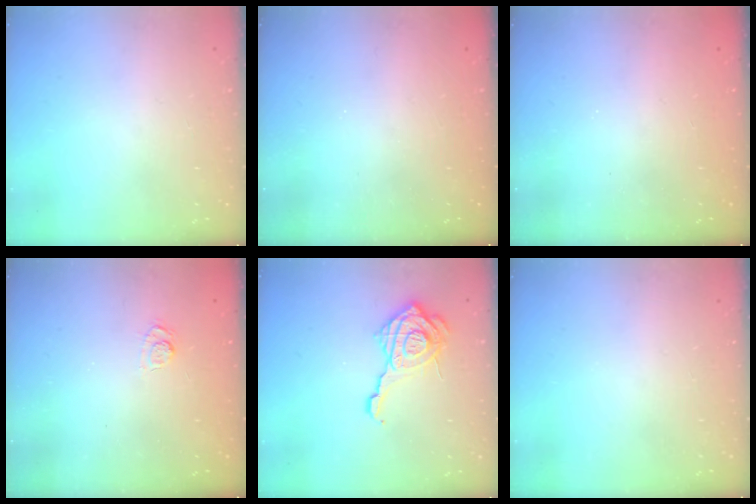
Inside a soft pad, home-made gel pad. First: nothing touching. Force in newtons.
{"total": 2.3, "press": 2.1, "slide": 0.8}
{"total": 2.5, "press": 2.3, "slide": 0.8}
{"total": 3.9, "press": 3.6, "slide": 1.7}
{"total": 14.8, "press": 14.7, "slide": 1.5}
{"total": 0.0}